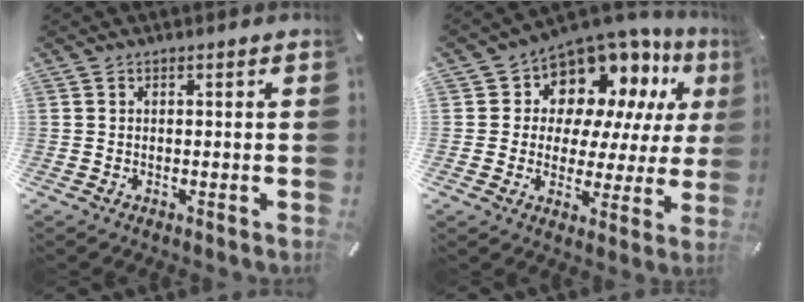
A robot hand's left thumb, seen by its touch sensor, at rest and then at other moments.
{"total": 12.1, "force": [9.1, 7.5, 2.9], "torque": [-0.059, -0.084, 0.168]}